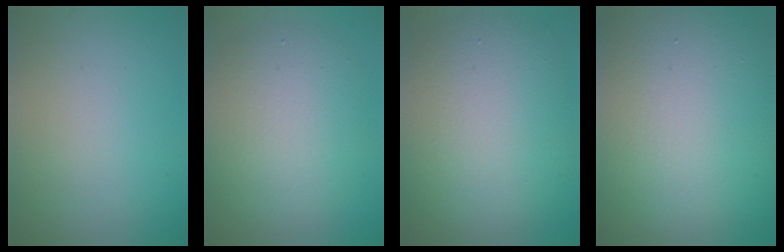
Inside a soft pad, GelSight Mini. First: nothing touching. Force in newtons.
{"total": 6.2, "press": 6.1, "slide": 0.4}
{"total": 10.9, "press": 10.9, "slide": 0.6}
{"total": 21.2, "press": 21.1, "slide": 1.4}